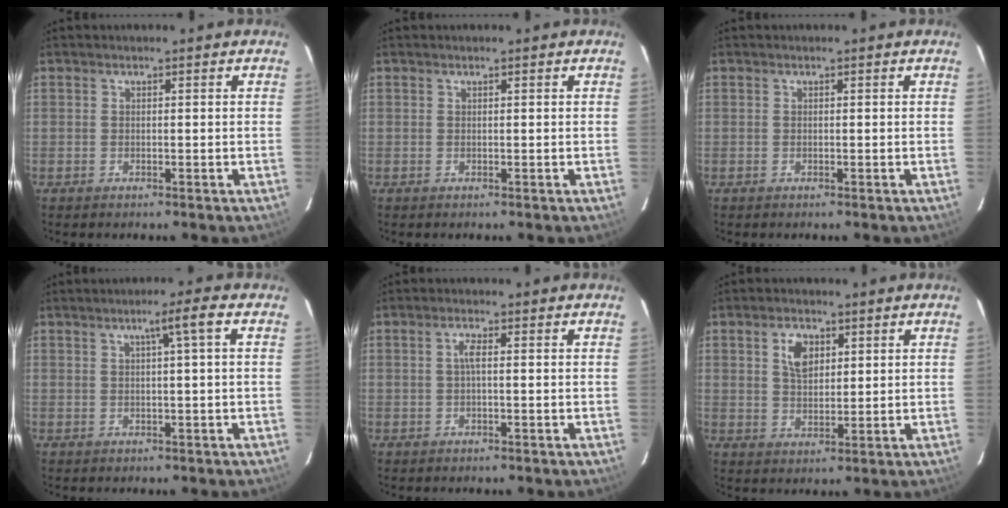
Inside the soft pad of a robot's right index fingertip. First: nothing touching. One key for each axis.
{"total": 0.0}
{"total": 0.0}
{"total": 3.6, "fx": 0.9, "fy": -0.6, "fz": 3.4, "tx": -0.056, "ty": 0.005, "tz": 0.018}
{"total": 1.8, "fx": 0.1, "fy": 0.2, "fz": 1.8, "tx": -0.036, "ty": 0.004, "tz": -0.001}
{"total": 5.3, "fx": 2.1, "fy": 3.2, "fz": 3.6, "tx": -0.060, "ty": 0.008, "tz": 0.042}